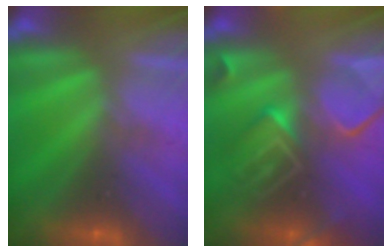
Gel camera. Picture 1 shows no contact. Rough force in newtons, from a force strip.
{"total": 6.1}